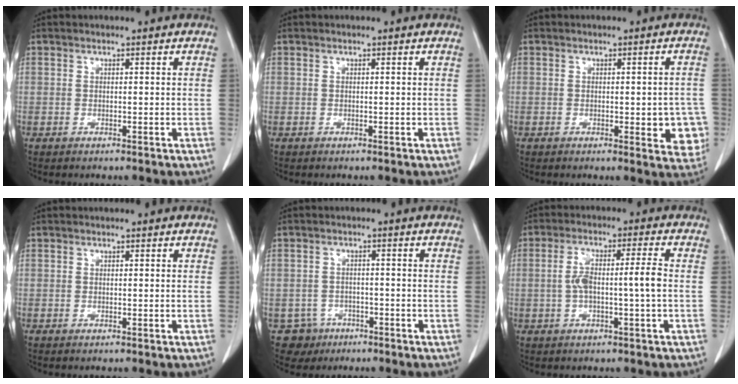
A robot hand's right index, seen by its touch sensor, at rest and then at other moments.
{"total": 0.0}
{"total": 6.1, "force": [-1.4, 2.1, 5.5], "torque": [-0.048, 0.000, -0.015]}
{"total": 0.0}
{"total": 4.4, "force": [-2.3, 3.7, -0.4], "torque": [0.010, 0.012, -0.032]}
{"total": 6.2, "force": [-0.6, 0.3, 6.1], "torque": [-0.126, 0.019, -0.008]}